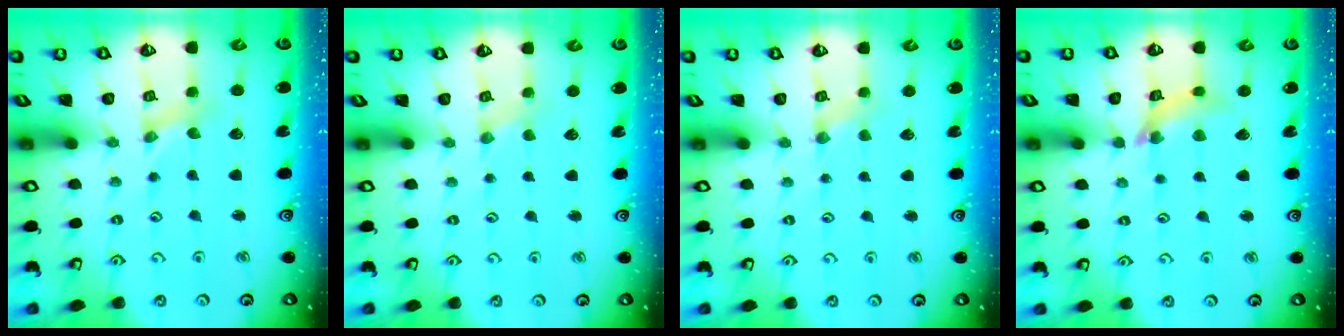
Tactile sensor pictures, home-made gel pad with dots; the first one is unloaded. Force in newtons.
{"total": 0.0}
{"total": 0.0}
{"total": 8.2, "press": 8.1, "slide": 0.9}